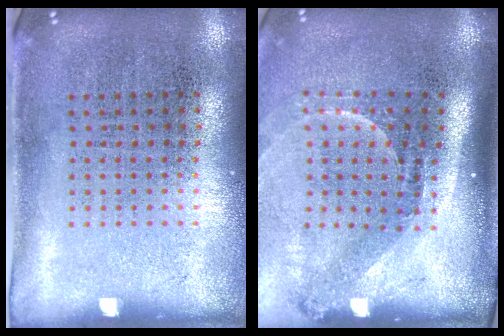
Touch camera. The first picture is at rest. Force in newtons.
{"total": 2.2, "press": 1.4, "slide": 1.7}